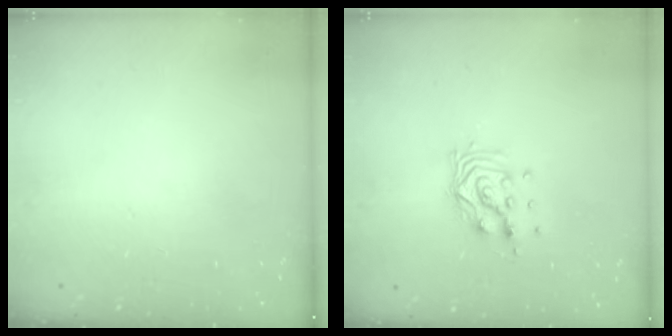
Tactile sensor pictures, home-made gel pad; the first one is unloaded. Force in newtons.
{"total": 10.7, "press": 10.7, "slide": 0.7}